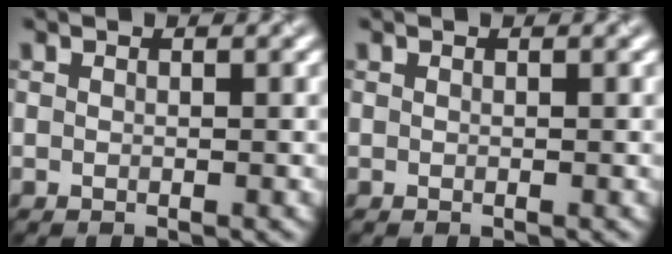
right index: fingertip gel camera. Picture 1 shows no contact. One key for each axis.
{"total": 0.0}